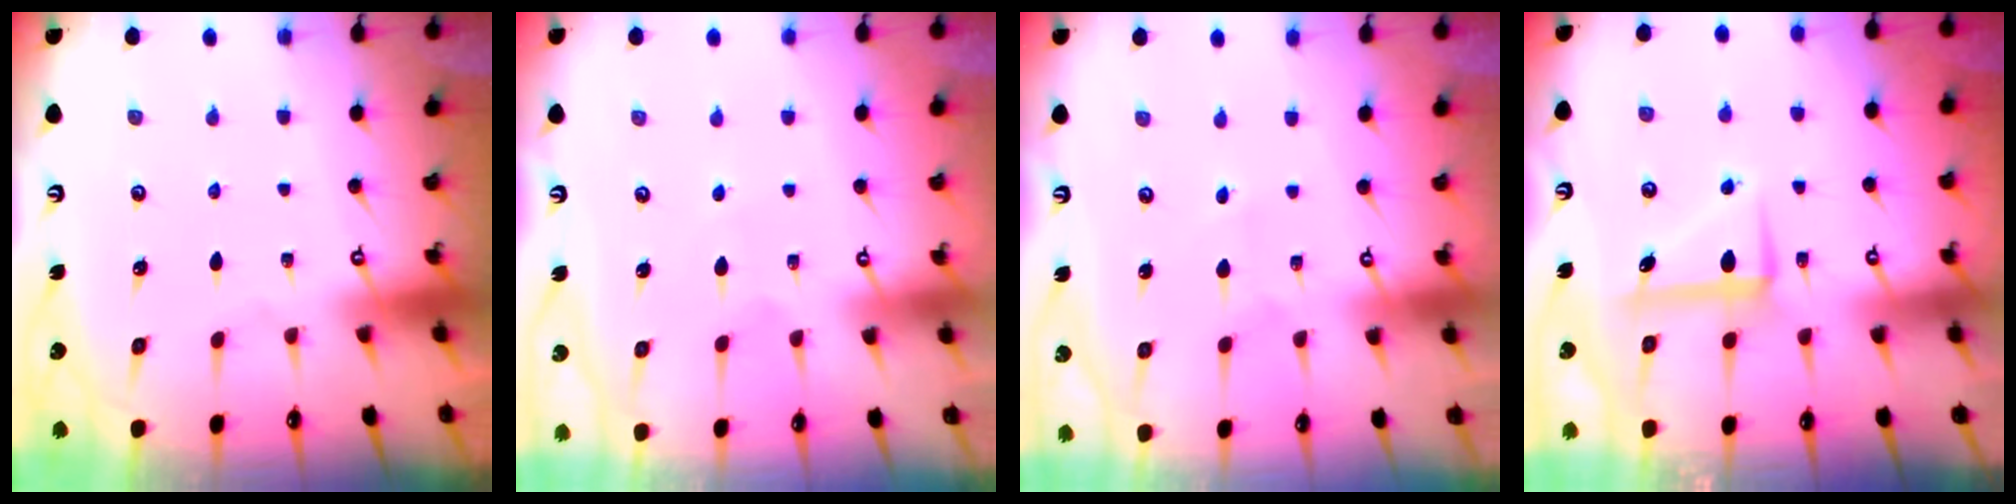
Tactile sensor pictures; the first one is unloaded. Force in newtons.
{"total": 3.7, "press": 3.7, "slide": 0.4}
{"total": 2.7, "press": 2.7, "slide": 0.2}
{"total": 8.0, "press": 8.0, "slide": 0.7}